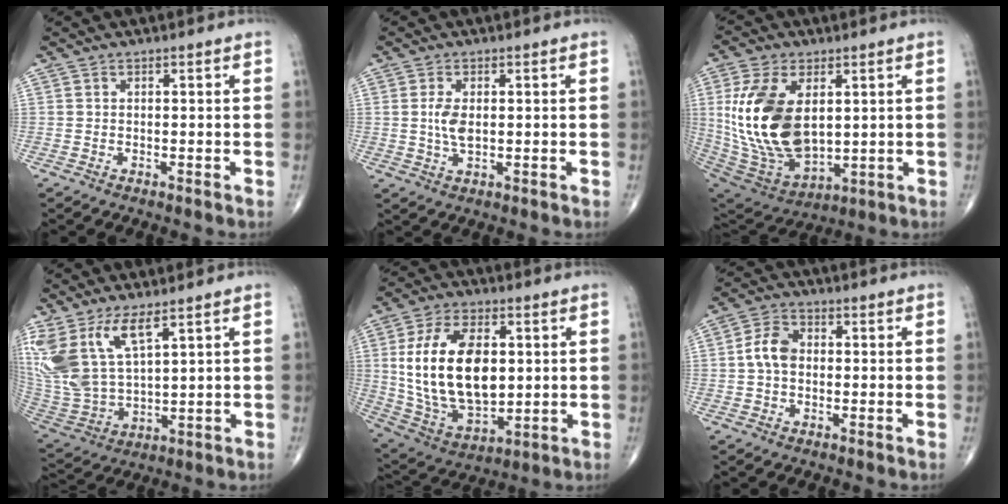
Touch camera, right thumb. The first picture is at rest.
{"total": 4.2, "force": [0.4, 2.1, 3.6], "torque": [-0.077, -0.006, 0.009]}
{"total": 21.5, "force": [2.7, 12.4, 17.3], "torque": [-0.337, -0.024, 0.069]}
{"total": 14.7, "force": [7.7, 6.0, 11.0], "torque": [-0.239, -0.032, 0.174]}
{"total": 20.9, "force": [2.4, 12.1, 16.9], "torque": [-0.300, -0.012, 0.055]}
{"total": 5.8, "force": [-0.1, 4.2, 3.9], "torque": [-0.069, 0.018, -0.010]}